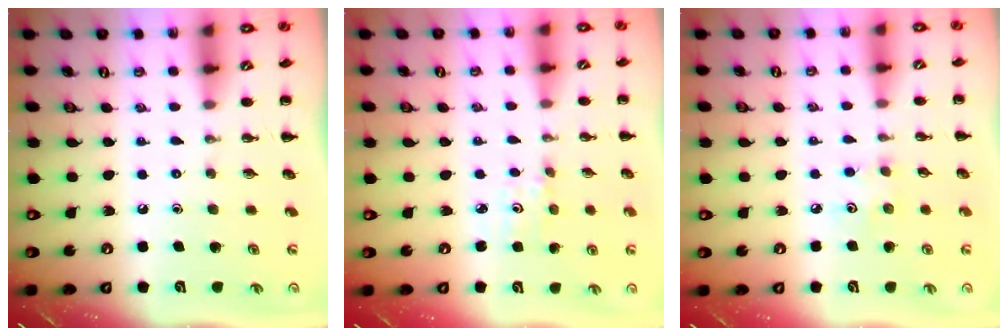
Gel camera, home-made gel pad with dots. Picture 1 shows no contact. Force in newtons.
{"total": 2.7, "press": 2.6, "slide": 0.8}
{"total": 3.4, "press": 3.3, "slide": 0.7}